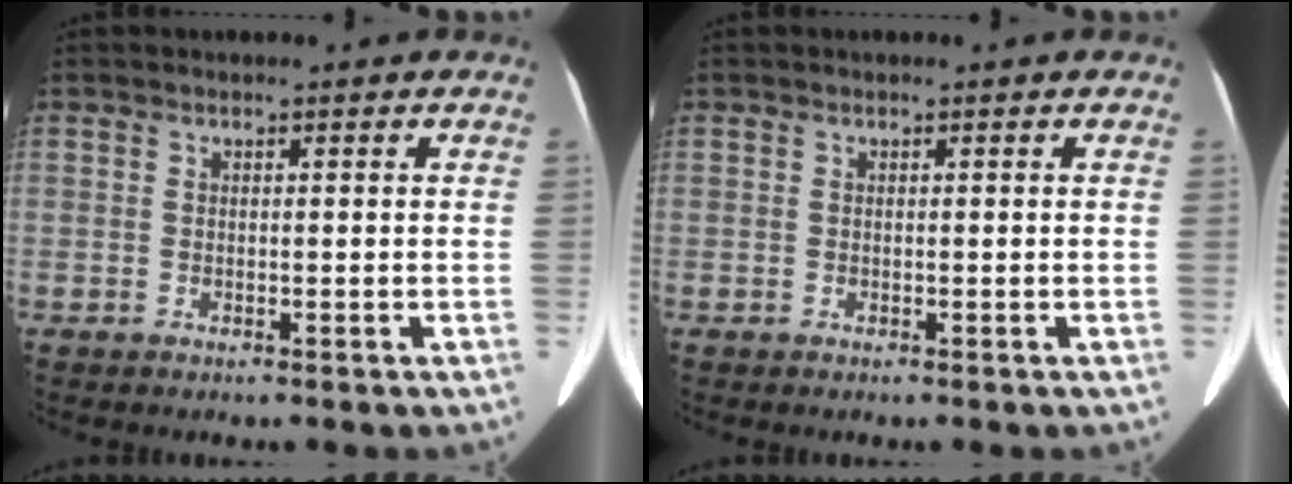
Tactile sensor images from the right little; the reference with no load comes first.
{"total": 0.0}